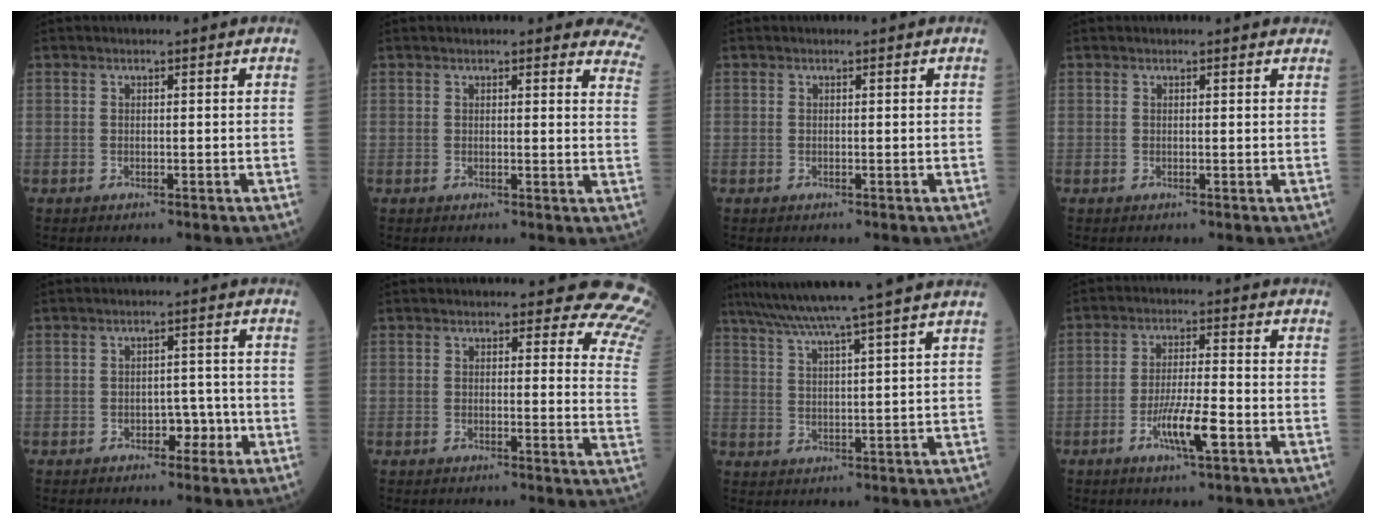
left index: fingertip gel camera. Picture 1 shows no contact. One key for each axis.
{"total": 10.9, "fx": 9.9, "fy": 2.5, "fz": 3.9, "tx": -0.006, "ty": -0.025, "tz": 0.074}
{"total": 0.0}
{"total": 2.7, "fx": 2.5, "fy": 0.7, "fz": 0.7, "tx": -0.008, "ty": 0.013, "tz": 0.013}
{"total": 3.4, "fx": -1.6, "fy": 2.1, "fz": 2.2, "tx": -0.024, "ty": 0.010, "tz": -0.021}
{"total": 11.4, "fx": 10.5, "fy": 3.2, "fz": 3.1, "tx": 0.011, "ty": -0.066, "tz": 0.067}
{"total": 14.5, "fx": 12.2, "fy": -2.3, "fz": 7.5, "tx": -0.128, "ty": -0.001, "tz": 0.171}
{"total": 7.0, "fx": -3.1, "fy": 0.6, "fz": 6.3, "tx": -0.122, "ty": -0.007, "tz": -0.057}